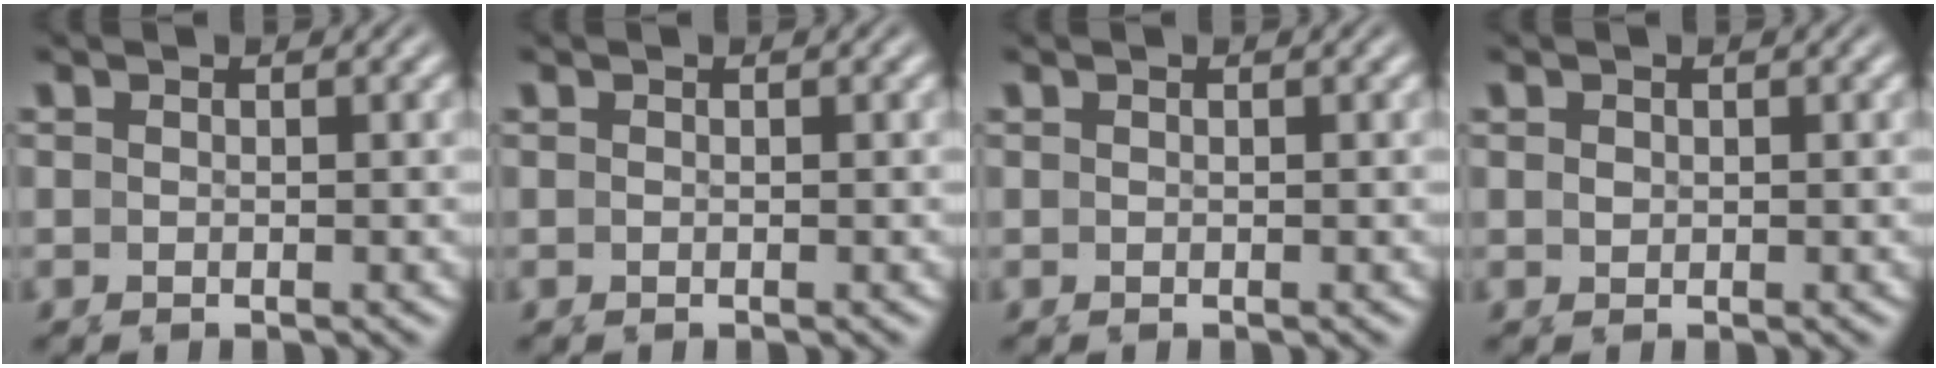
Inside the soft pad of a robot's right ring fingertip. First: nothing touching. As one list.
[{"total": 0.0}, {"total": 0.0}, {"total": 0.7, "force": [0.5, -0.3, -0.3], "torque": [0.005, 0.000, 0.014]}]